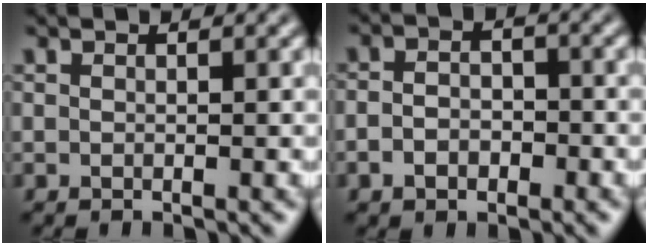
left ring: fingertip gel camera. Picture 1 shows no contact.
{"total": 2.4, "force": [-0.9, 1.7, 1.5], "torque": [-0.031, 0.002, -0.020]}